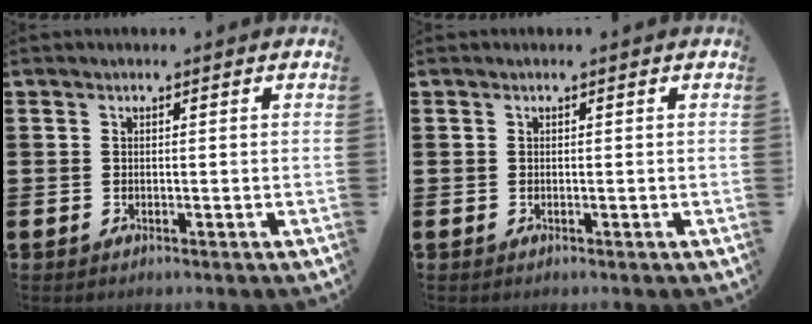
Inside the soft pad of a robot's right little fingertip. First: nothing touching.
{"total": 0.0}